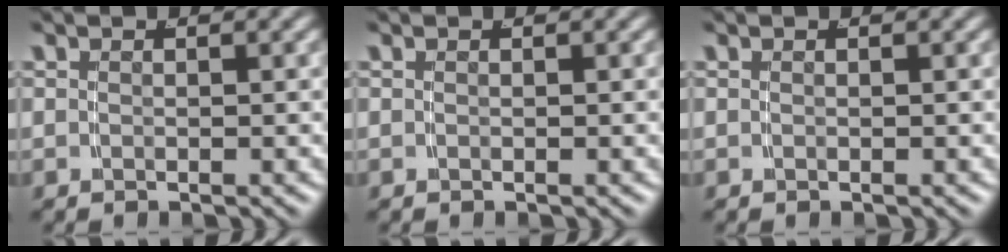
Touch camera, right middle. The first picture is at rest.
{"total": 0.0}
{"total": 0.0}